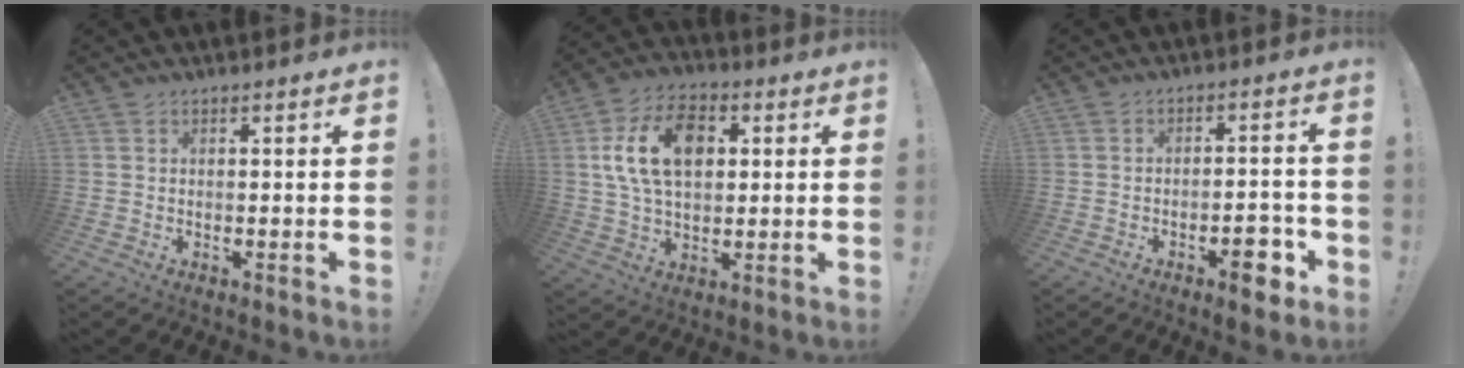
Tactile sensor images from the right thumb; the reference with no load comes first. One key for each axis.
{"total": 16.2, "fx": 3.6, "fy": 10.8, "fz": 11.5, "tx": -0.197, "ty": 0.001, "tz": 0.066}
{"total": 8.1, "fx": -4.0, "fy": 3.7, "fz": 6.0, "tx": -0.056, "ty": 0.017, "tz": -0.066}